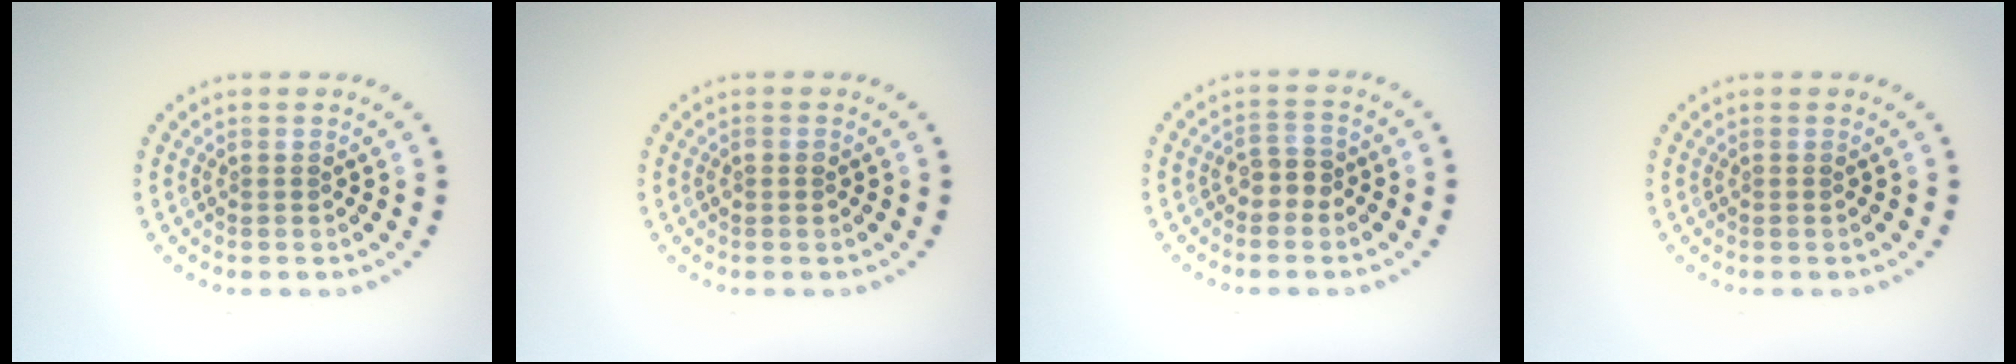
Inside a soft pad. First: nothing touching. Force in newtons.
{"total": 1.0, "press": 0.9, "slide": 0.2}
{"total": 1.9, "press": 1.7, "slide": 0.8}
{"total": 0.0}